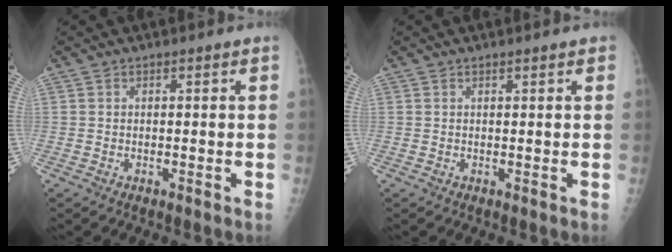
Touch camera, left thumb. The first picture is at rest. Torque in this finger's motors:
{"motor_torque": [0.01, -0.08, -0.04, -0.08, 0.04]}